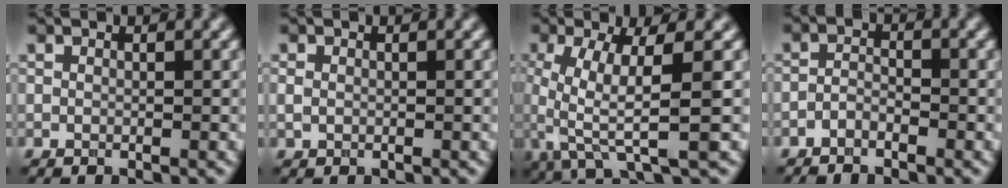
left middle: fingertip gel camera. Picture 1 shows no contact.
{"total": 0.8, "force": [0.0, 0.7, 0.4], "torque": [-0.008, -0.001, -0.001]}
{"total": 7.1, "force": [-0.8, 1.9, 6.7], "torque": [-0.142, -0.004, -0.016]}
{"total": 1.5, "force": [-1.2, 0.5, 0.7], "torque": [-0.015, 0.003, -0.028]}